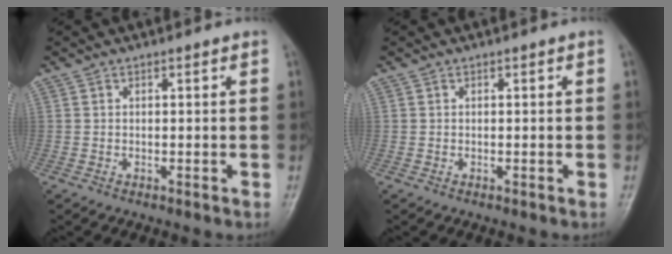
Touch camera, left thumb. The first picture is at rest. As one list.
[{"total": 0.0}]